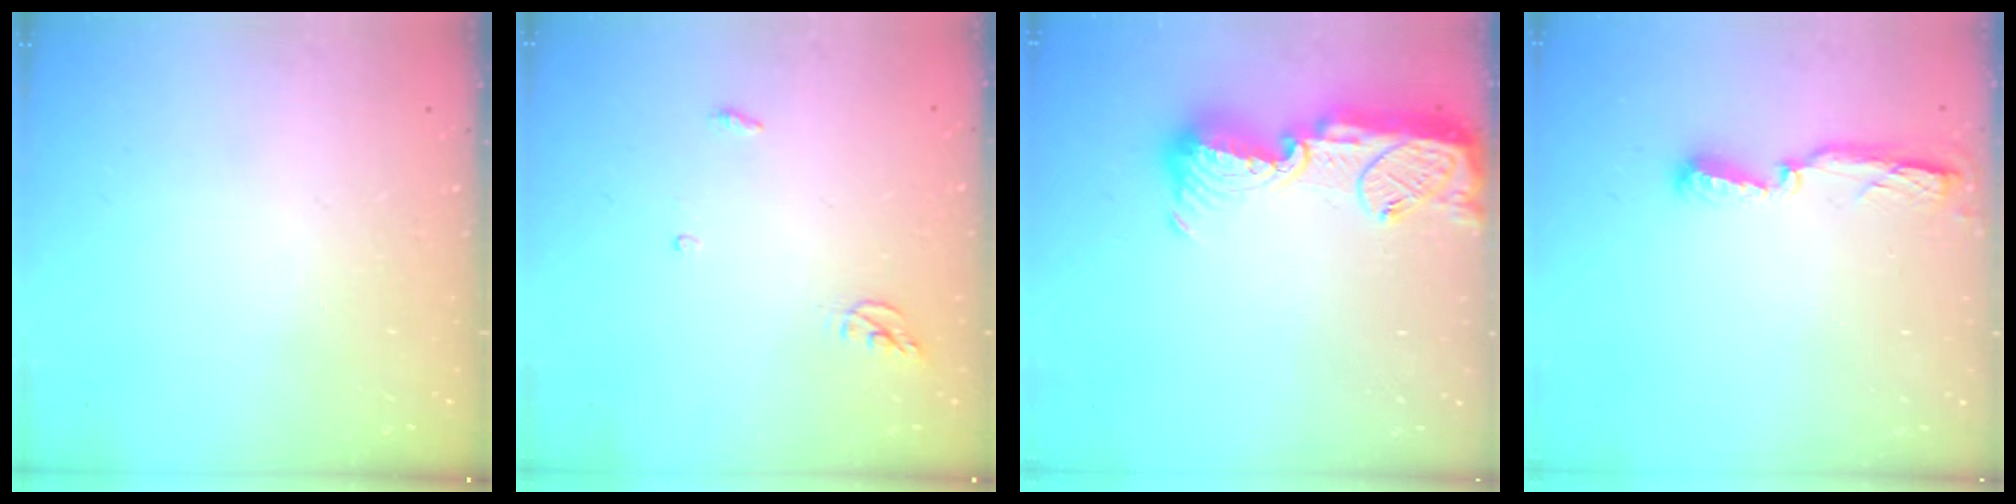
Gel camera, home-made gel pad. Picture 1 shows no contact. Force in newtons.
{"total": 3.9, "press": 3.8, "slide": 0.3}
{"total": 14.9, "press": 14.9, "slide": 1.0}
{"total": 9.5, "press": 7.8, "slide": 5.5}